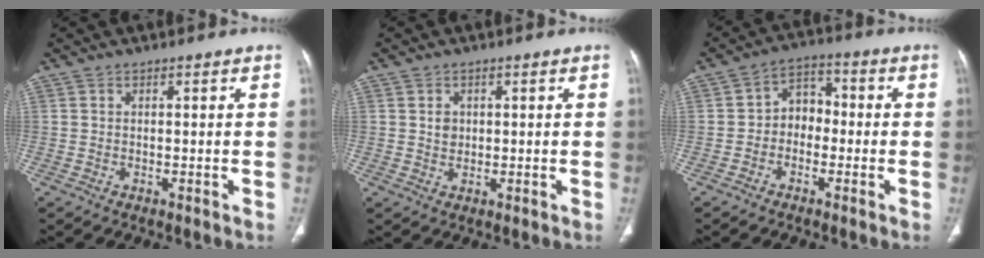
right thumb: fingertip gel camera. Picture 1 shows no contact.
{"total": 2.2, "force": [0.4, 1.9, 1.1], "torque": [-0.001, 0.001, 0.007]}
{"total": 6.3, "force": [-1.2, 5.0, 3.6], "torque": [-0.022, 0.033, -0.039]}